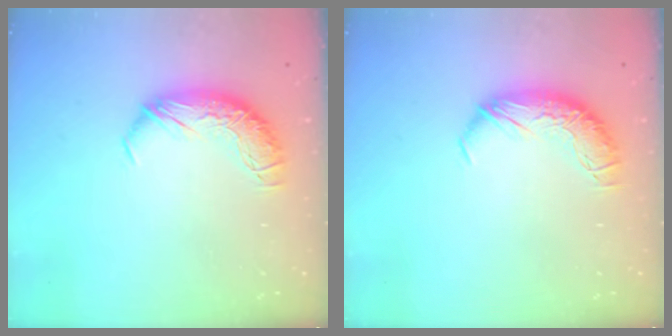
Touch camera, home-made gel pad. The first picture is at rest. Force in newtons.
{"total": 0.0}